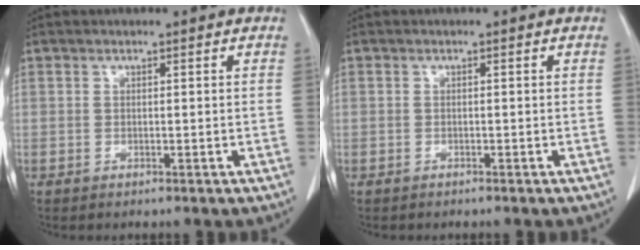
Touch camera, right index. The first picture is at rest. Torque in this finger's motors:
{"motor_torque": [-0.34, -0.07, -0.70, -0.21]}